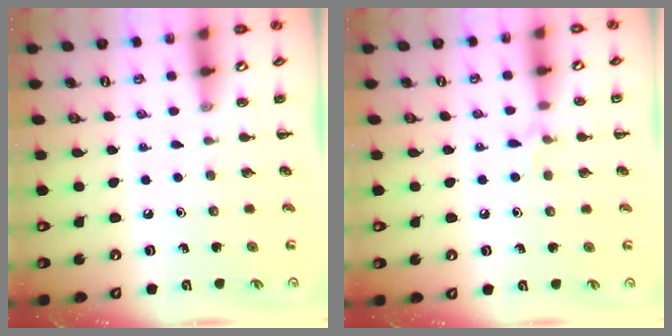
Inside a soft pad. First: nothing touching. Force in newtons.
{"total": 5.5, "press": 5.2, "slide": 1.7}